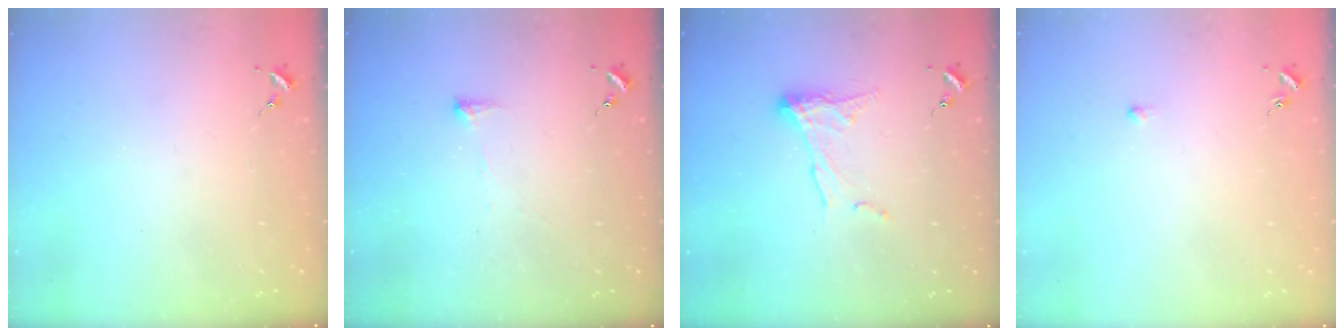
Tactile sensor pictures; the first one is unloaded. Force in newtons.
{"total": 3.7, "press": 3.6, "slide": 0.8}
{"total": 9.6, "press": 9.6, "slide": 0.5}
{"total": 2.9, "press": 2.8, "slide": 0.6}